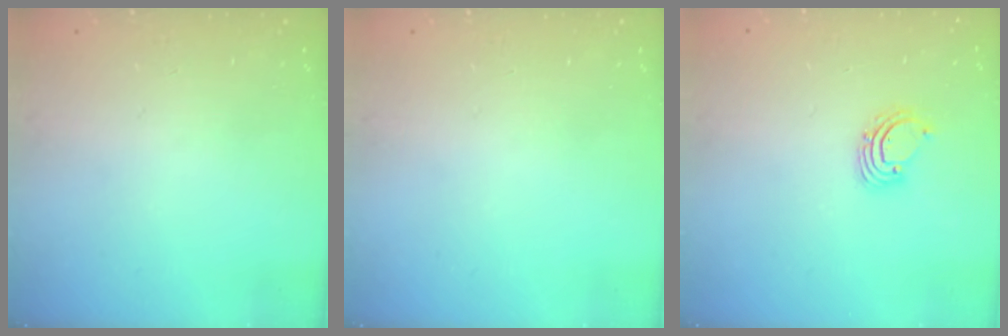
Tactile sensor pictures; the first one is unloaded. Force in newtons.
{"total": 0.0}
{"total": 2.6, "press": 2.6, "slide": 0.2}